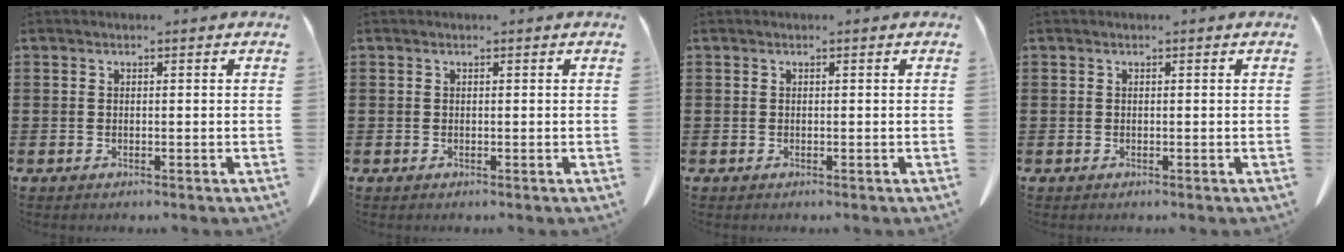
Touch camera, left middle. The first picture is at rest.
{"total": 0.0}
{"total": 0.0}
{"total": 0.0}